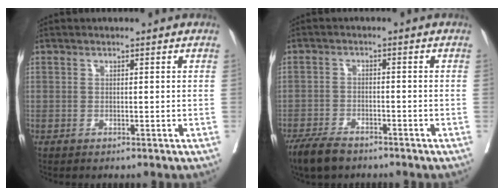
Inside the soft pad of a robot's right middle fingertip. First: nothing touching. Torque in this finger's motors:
{"motor_torque": [0.14, -0.14, 0.06, 0.03]}